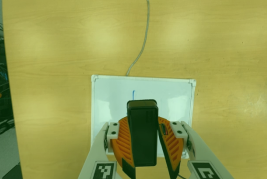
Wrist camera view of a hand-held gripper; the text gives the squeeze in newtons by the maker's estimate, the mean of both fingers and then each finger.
{"total": 9.2, "left": 9.0, "right": 9.3}